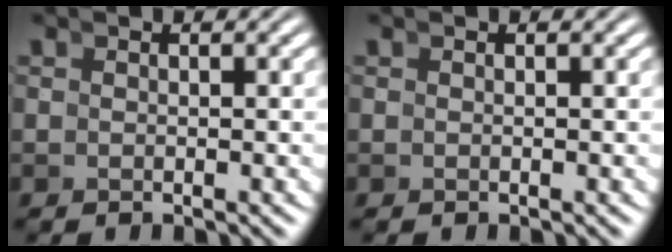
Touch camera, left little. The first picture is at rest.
{"total": 0.0}